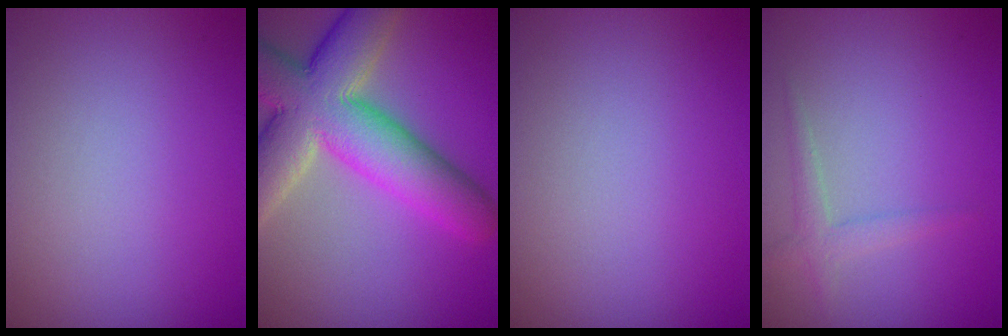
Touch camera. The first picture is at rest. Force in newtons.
{"total": 11.6, "press": 11.5, "slide": 0.7}
{"total": 0.0}
{"total": 1.6, "press": 1.6, "slide": 0.1}